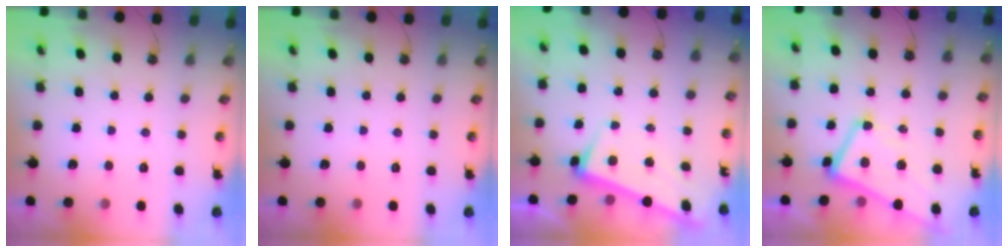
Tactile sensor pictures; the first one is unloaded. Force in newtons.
{"total": 0.0}
{"total": 3.3, "press": 3.2, "slide": 1.1}
{"total": 1.2, "press": 0.9, "slide": 0.9}